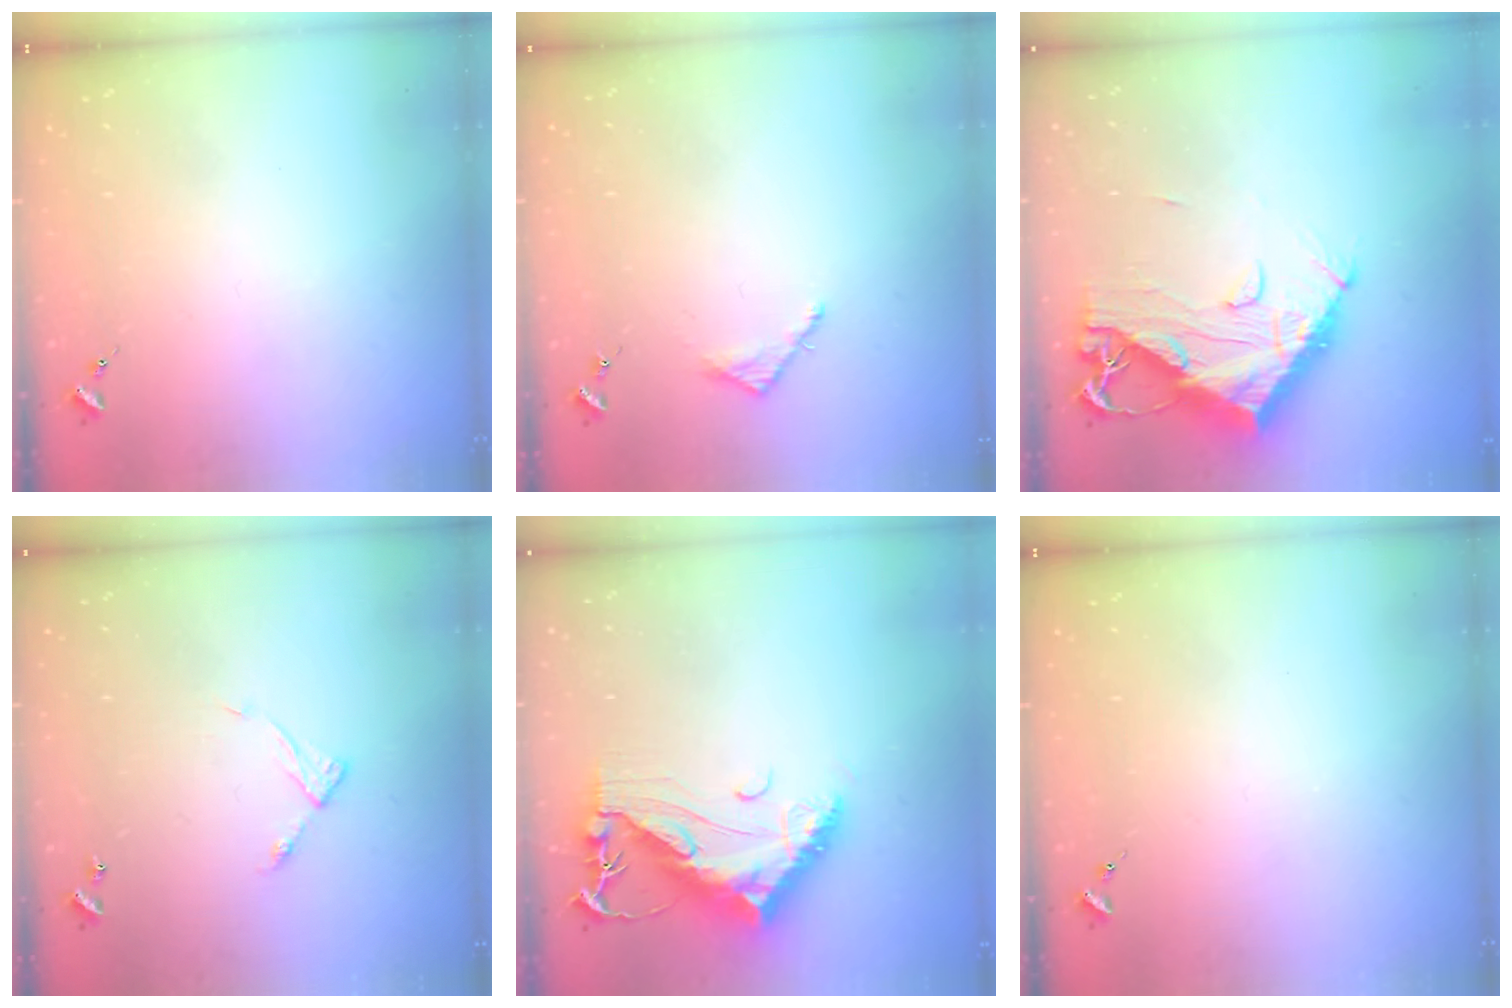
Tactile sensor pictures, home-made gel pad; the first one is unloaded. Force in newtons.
{"total": 3.5, "press": 3.5, "slide": 0.3}
{"total": 15.8, "press": 15.7, "slide": 1.7}
{"total": 5.8, "press": 5.7, "slide": 0.6}
{"total": 14.4, "press": 14.3, "slide": 1.4}
{"total": 0.0}